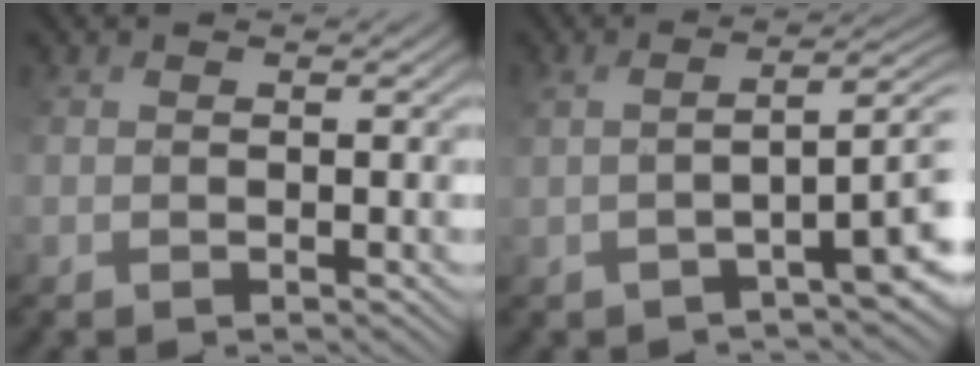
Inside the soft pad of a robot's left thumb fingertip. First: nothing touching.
{"total": 5.8, "force": [-1.4, 1.4, 5.5], "torque": [-0.071, 0.011, -0.010]}